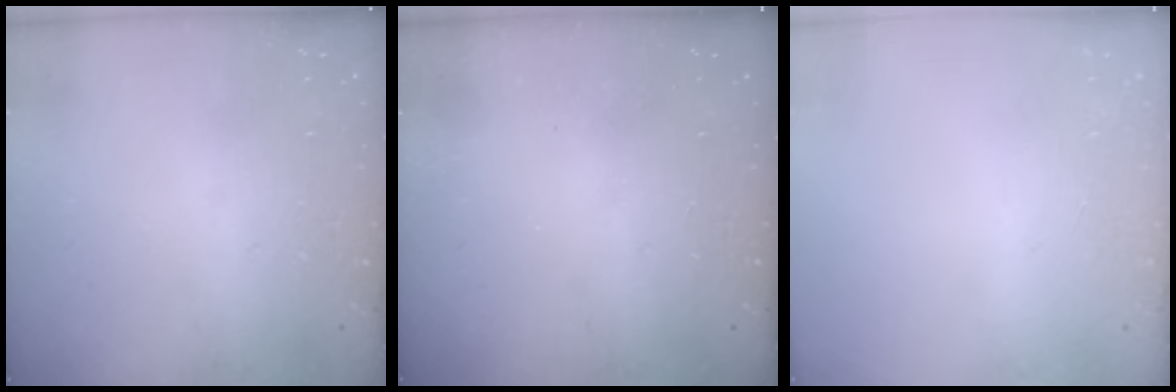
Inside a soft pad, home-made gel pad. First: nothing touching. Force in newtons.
{"total": 2.3, "press": 2.2, "slide": 0.8}
{"total": 2.7, "press": 2.6, "slide": 0.8}